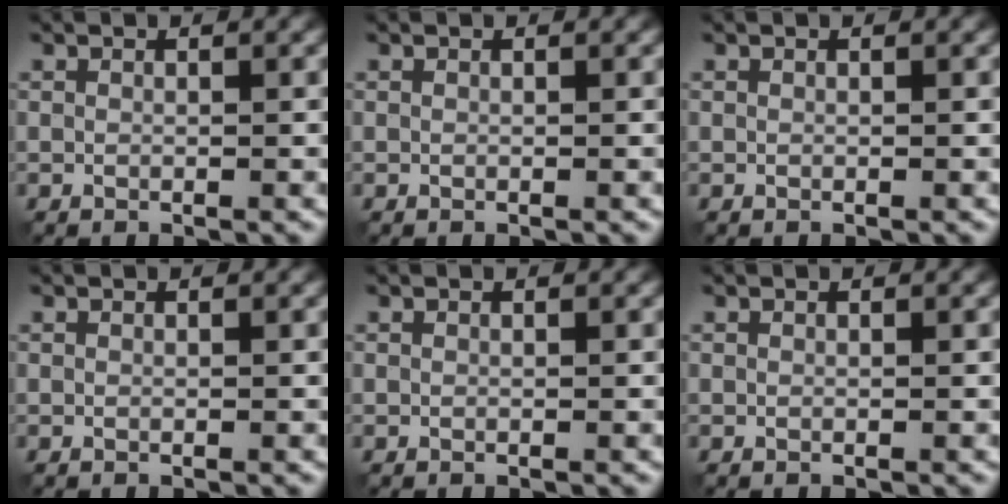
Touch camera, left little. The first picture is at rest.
{"total": 0.0}
{"total": 0.0}
{"total": 0.0}
{"total": 0.0}
{"total": 0.0}